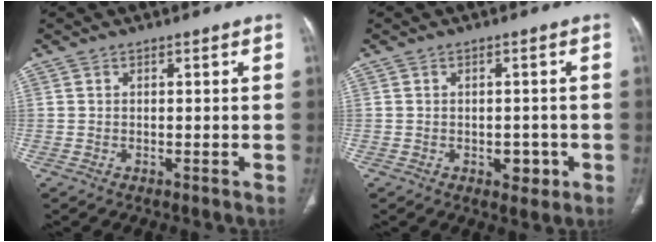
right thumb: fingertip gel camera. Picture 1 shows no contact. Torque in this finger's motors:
{"motor_torque": [0.80, 0.50, -0.28, 0.13, 0.01]}